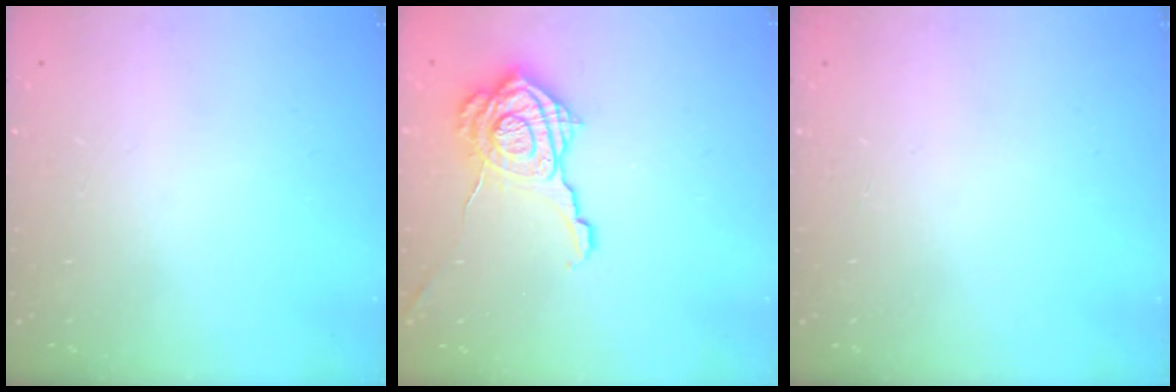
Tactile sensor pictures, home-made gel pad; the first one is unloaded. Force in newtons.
{"total": 18.2, "press": 18.1, "slide": 0.9}
{"total": 0.0}